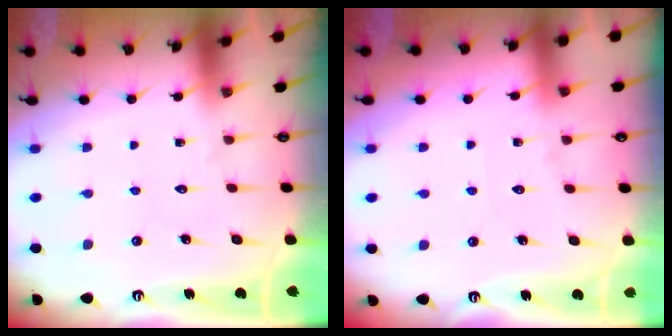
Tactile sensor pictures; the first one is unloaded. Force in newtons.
{"total": 2.7, "press": 2.7, "slide": 0.4}